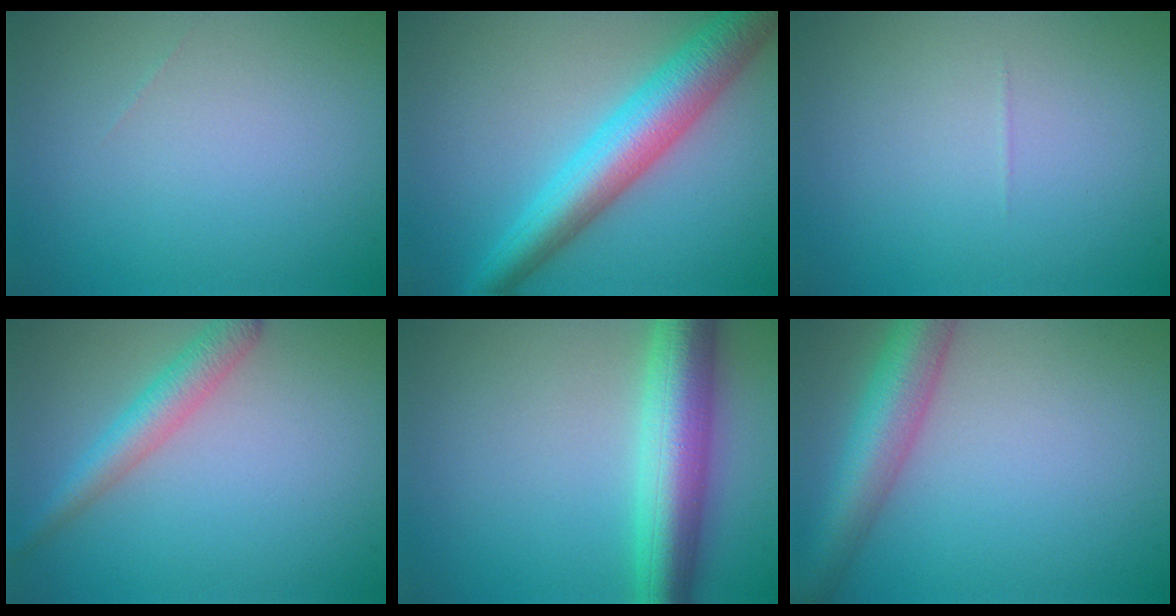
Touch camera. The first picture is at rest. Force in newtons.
{"total": 7.2, "press": 7.2, "slide": 0.2}
{"total": 0.0}
{"total": 3.1, "press": 3.1, "slide": 0.1}
{"total": 7.2, "press": 7.2, "slide": 0.0}
{"total": 6.0, "press": 6.0, "slide": 0.2}